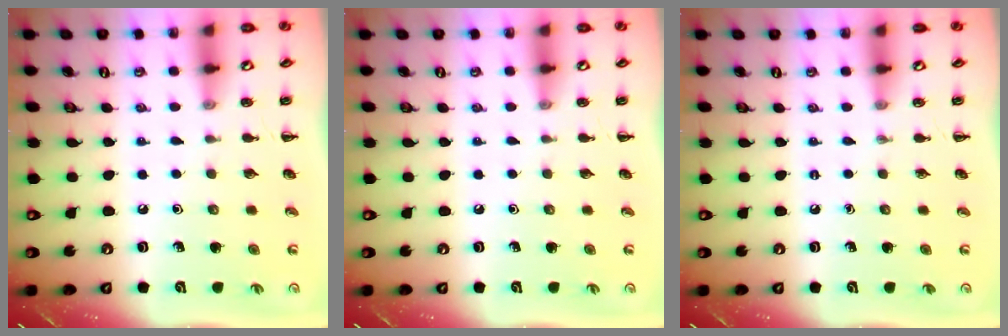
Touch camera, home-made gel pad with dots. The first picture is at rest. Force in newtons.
{"total": 0.0}
{"total": 0.0}